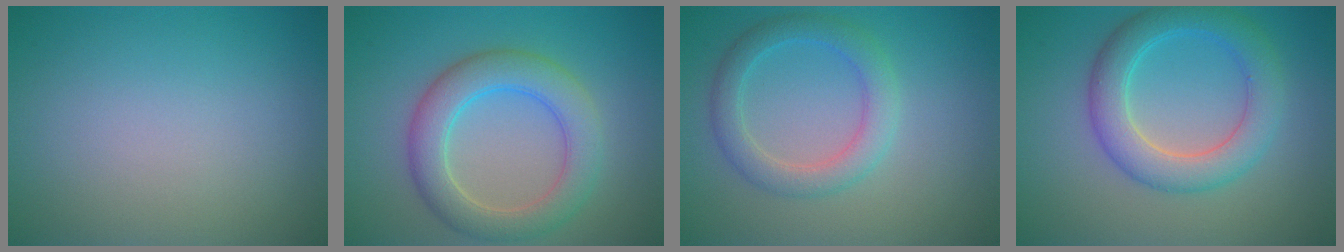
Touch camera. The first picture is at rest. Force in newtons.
{"total": 5.3, "press": 5.3, "slide": 0.2}
{"total": 3.3, "press": 3.3, "slide": 0.2}
{"total": 5.1, "press": 5.1, "slide": 0.2}